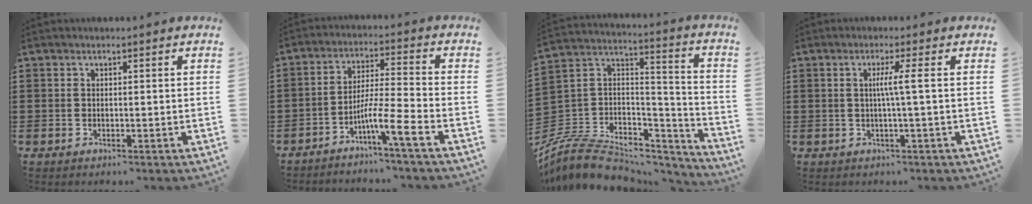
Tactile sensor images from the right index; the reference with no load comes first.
{"total": 7.3, "force": [-4.6, 0.0, 5.7], "torque": [-0.110, -0.007, -0.089]}
{"total": 8.5, "force": [-6.5, 4.5, 3.0], "torque": [-0.068, 0.012, -0.125]}
{"total": 3.4, "force": [0.1, -0.5, 3.3], "torque": [-0.062, -0.004, -0.004]}